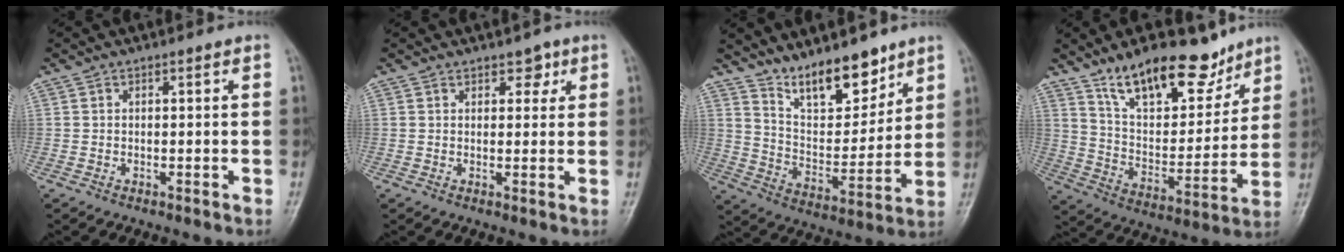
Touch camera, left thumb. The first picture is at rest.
{"total": 2.7, "force": [1.7, 1.7, 1.3], "torque": [0.003, -0.006, 0.021]}
{"total": 13.6, "force": [10.5, 5.2, 6.8], "torque": [-0.073, -0.077, 0.192]}
{"total": 18.5, "force": [13.3, 7.9, 10.2], "torque": [-0.109, -0.079, 0.229]}